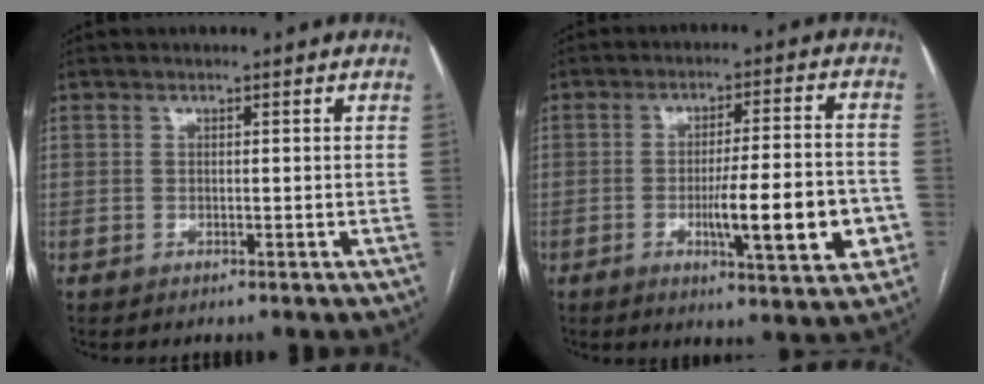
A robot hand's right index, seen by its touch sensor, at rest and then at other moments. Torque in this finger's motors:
{"motor_torque": [1.09, -0.66, 0.31, 0.11]}